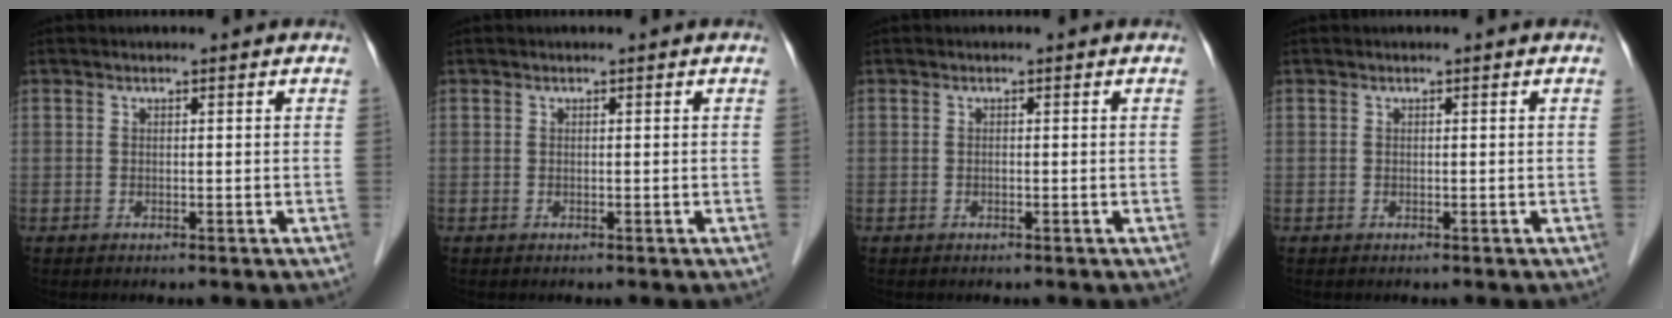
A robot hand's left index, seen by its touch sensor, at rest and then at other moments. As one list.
[{"total": 0.0}, {"total": 0.0}, {"total": 0.0}]